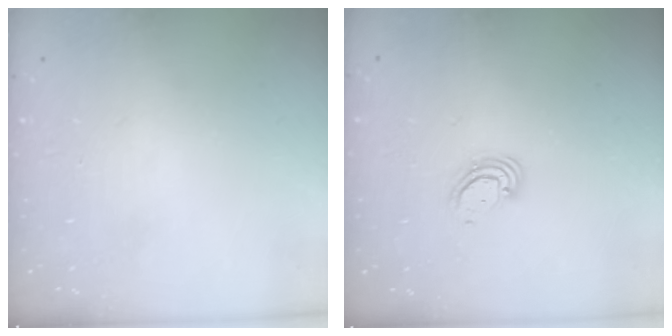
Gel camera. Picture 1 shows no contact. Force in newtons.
{"total": 3.2, "press": 3.2, "slide": 0.2}